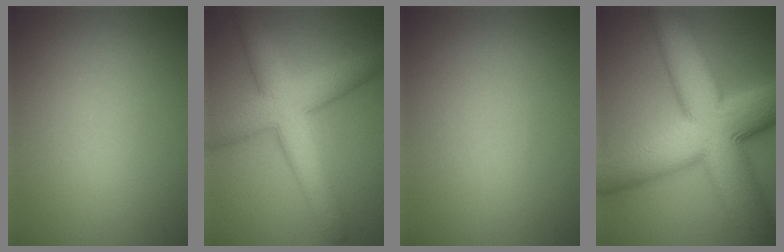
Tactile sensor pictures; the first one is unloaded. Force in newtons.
{"total": 7.6, "press": 7.6, "slide": 0.3}
{"total": 0.0}
{"total": 16.0, "press": 16.0, "slide": 0.3}